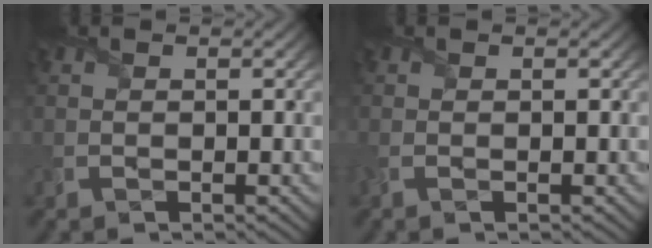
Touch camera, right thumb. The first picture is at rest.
{"total": 1.1, "force": [-0.2, 0.7, 0.8], "torque": [-0.023, 0.000, -0.006]}